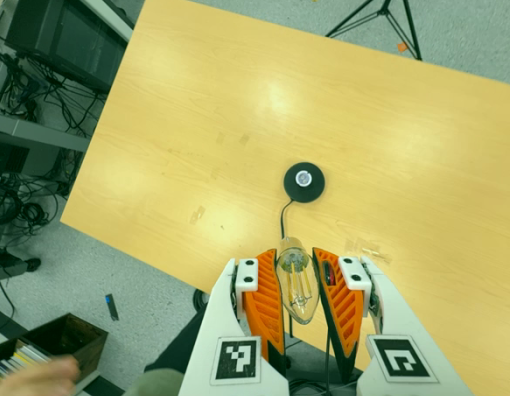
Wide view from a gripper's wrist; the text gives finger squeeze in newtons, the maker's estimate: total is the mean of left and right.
{"total": 20.6, "left": 21.6, "right": 19.5}